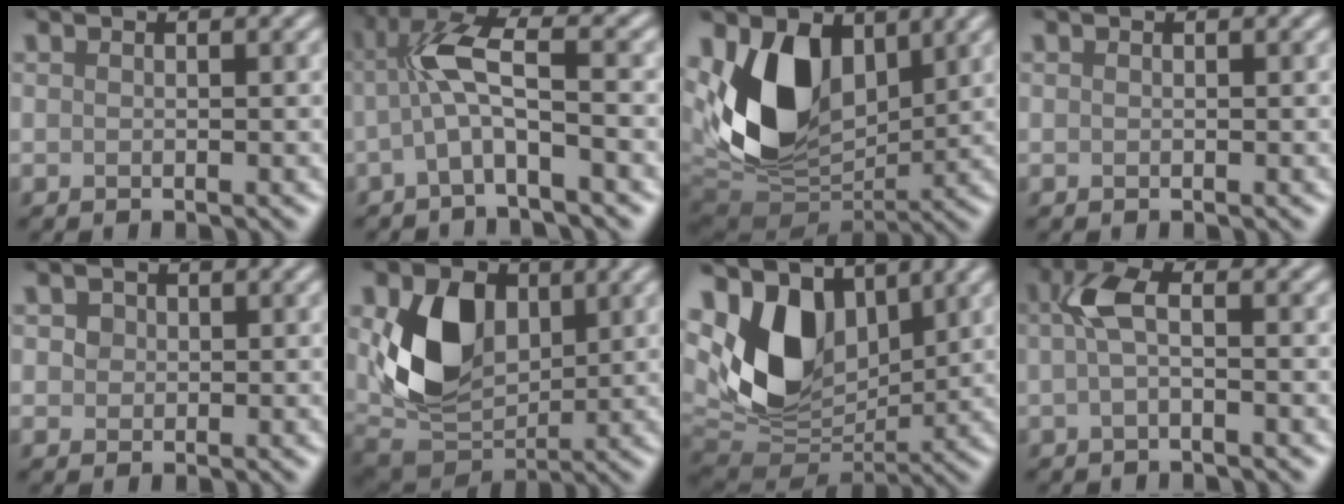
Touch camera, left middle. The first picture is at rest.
{"total": 4.5, "force": [-1.0, 0.7, 4.3], "torque": [-0.095, 0.020, -0.026]}
{"total": 10.6, "force": [2.4, 7.1, 7.5], "torque": [-0.164, -0.013, 0.046]}
{"total": 0.0}
{"total": 2.3, "force": [1.0, 1.7, 1.0], "torque": [-0.022, 0.009, 0.011]}
{"total": 8.8, "force": [1.7, 6.2, 5.9], "torque": [-0.129, -0.010, 0.035]}
{"total": 9.8, "force": [3.1, 6.5, 6.6], "torque": [-0.146, -0.006, 0.060]}
{"total": 2.7, "force": [0.1, 1.0, 2.5], "torque": [-0.058, 0.012, -0.003]}